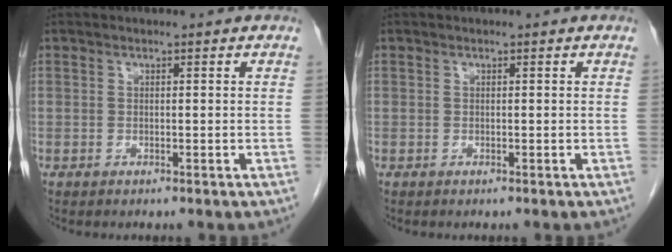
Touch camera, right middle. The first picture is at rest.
{"total": 0.0}